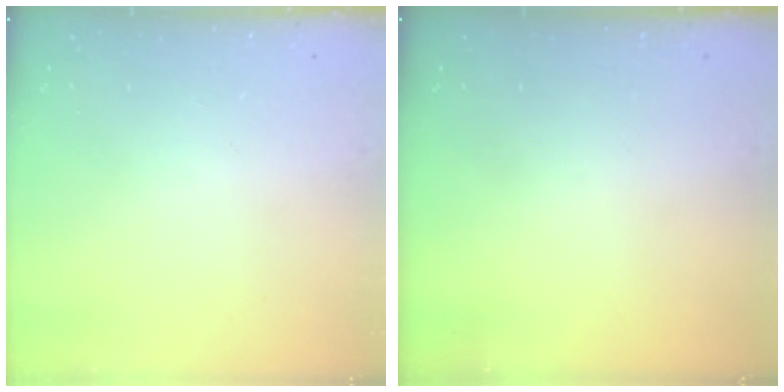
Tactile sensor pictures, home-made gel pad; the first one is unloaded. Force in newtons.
{"total": 0.0}